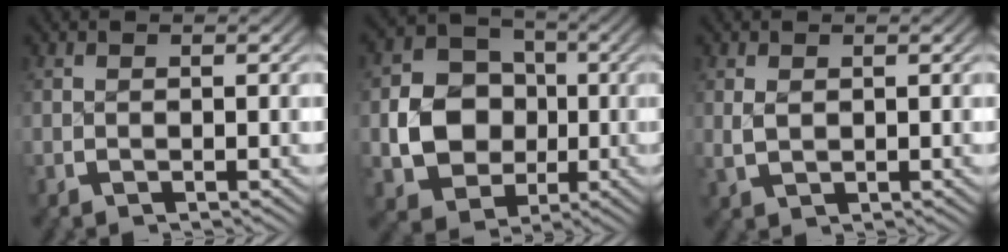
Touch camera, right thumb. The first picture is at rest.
{"total": 11.5, "force": [-1.2, 9.7, 6.0], "torque": [-0.133, -0.036, -0.018]}
{"total": 1.2, "force": [0.5, 0.8, 0.8], "torque": [-0.021, -0.005, 0.018]}